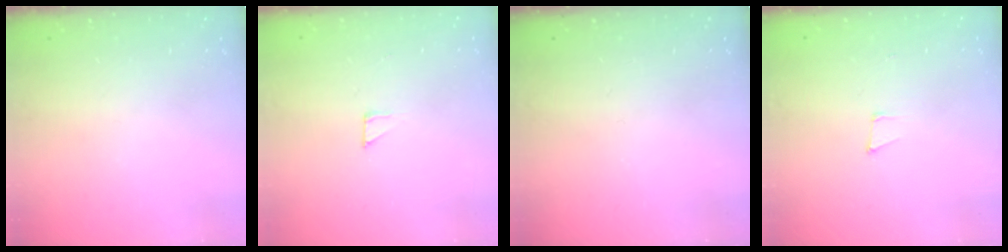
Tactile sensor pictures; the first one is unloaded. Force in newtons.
{"total": 2.3, "press": 2.3, "slide": 0.2}
{"total": 0.0}
{"total": 5.0, "press": 4.2, "slide": 2.7}